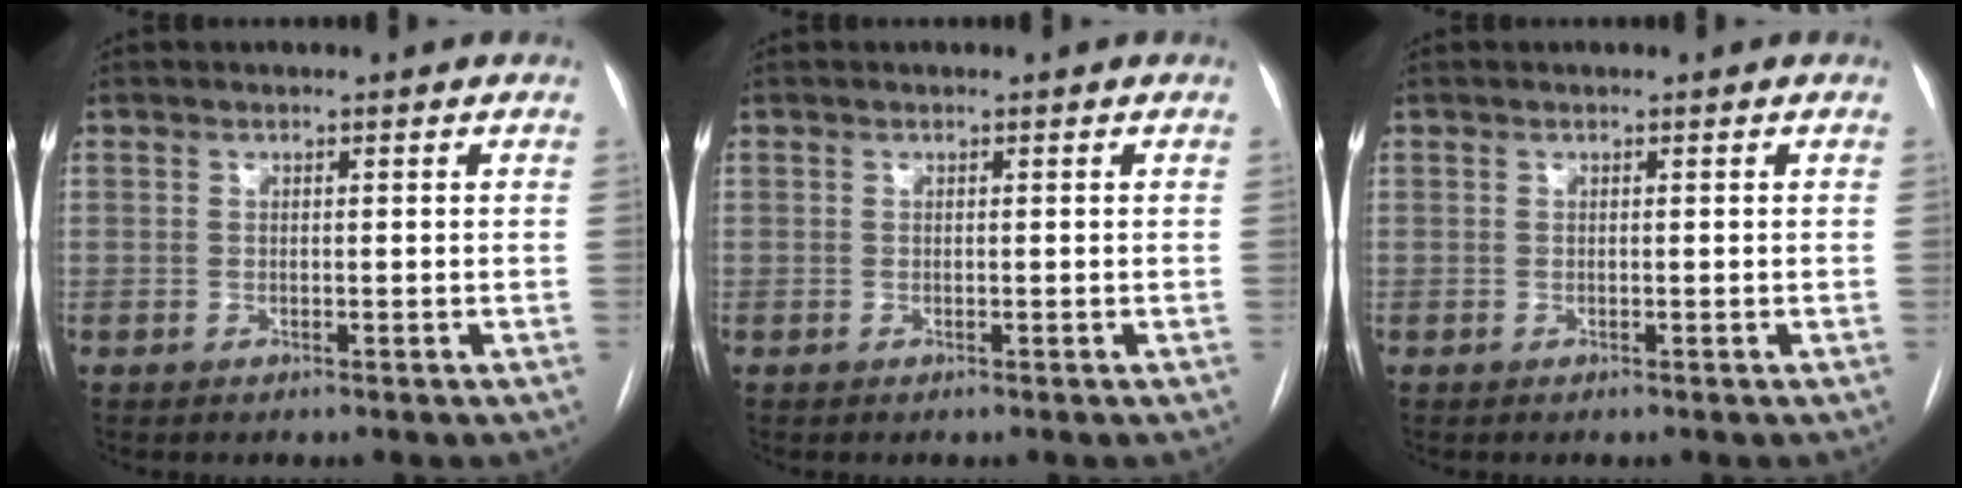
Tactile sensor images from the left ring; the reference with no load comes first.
{"total": 0.0}
{"total": 0.0}